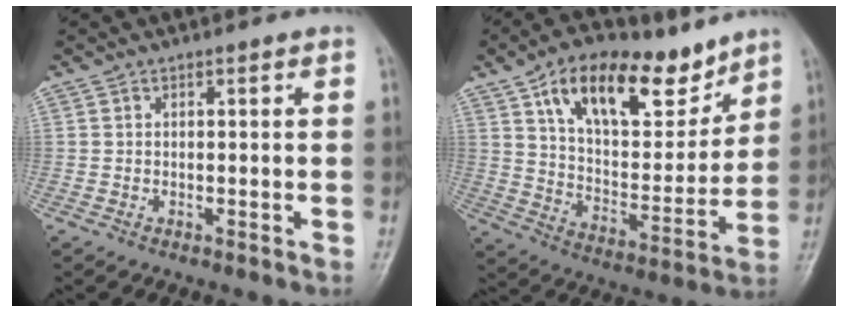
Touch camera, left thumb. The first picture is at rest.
{"total": 20.3, "force": [12.5, 9.8, 12.8], "torque": [-0.161, -0.055, 0.216]}